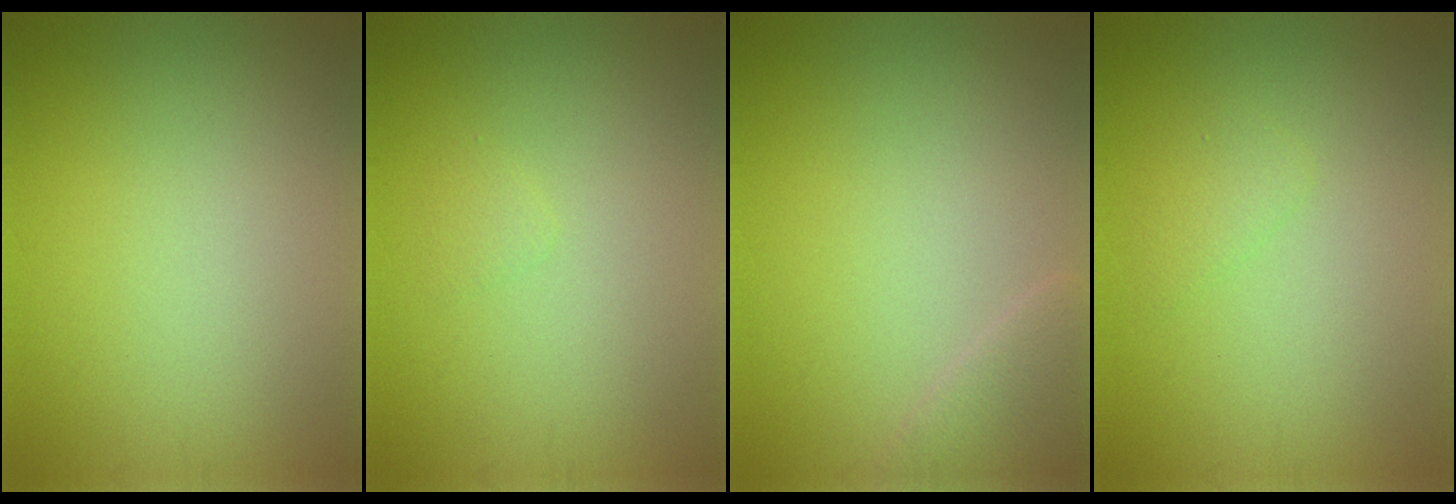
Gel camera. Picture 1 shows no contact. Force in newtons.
{"total": 0.5, "press": 0.5, "slide": 0.1}
{"total": 2.0, "press": 2.0, "slide": 0.2}
{"total": 1.2, "press": 1.2, "slide": 0.0}